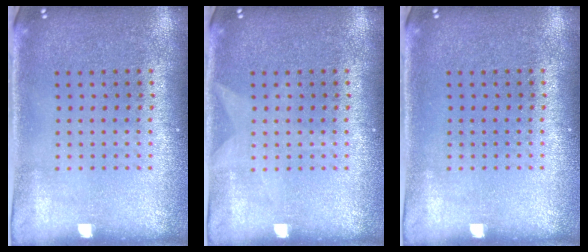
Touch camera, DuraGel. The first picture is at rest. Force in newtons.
{"total": 0.8, "press": 0.8, "slide": 0.1}
{"total": 0.0}